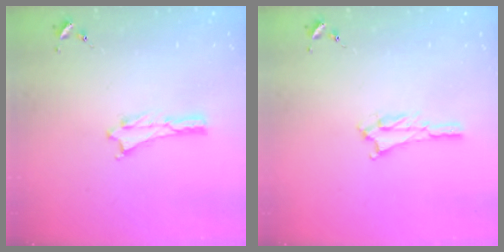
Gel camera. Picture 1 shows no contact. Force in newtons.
{"total": 1.5, "press": 1.5, "slide": 0.3}